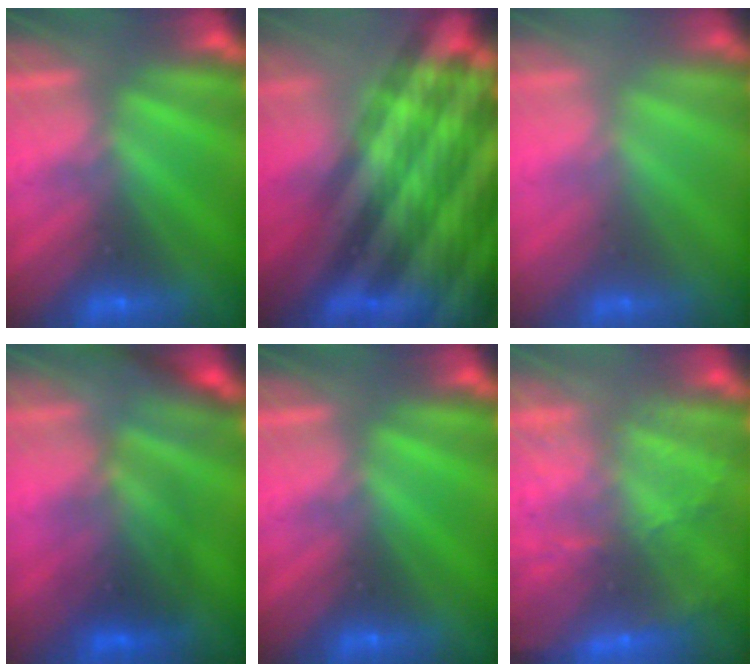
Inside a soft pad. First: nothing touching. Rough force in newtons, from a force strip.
{"total": 6.8}
{"total": 2.2}
{"total": 2.3}
{"total": 0.0}
{"total": 6.2}